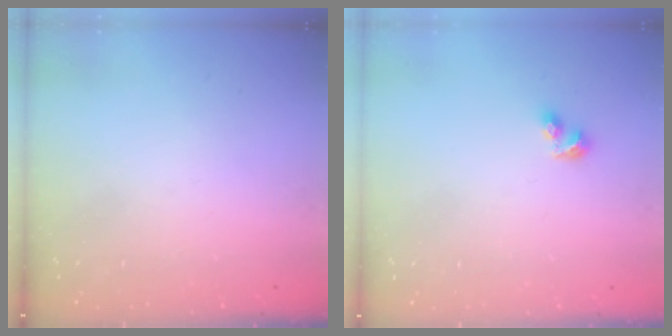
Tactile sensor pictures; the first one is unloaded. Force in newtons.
{"total": 3.4, "press": 3.3, "slide": 1.0}